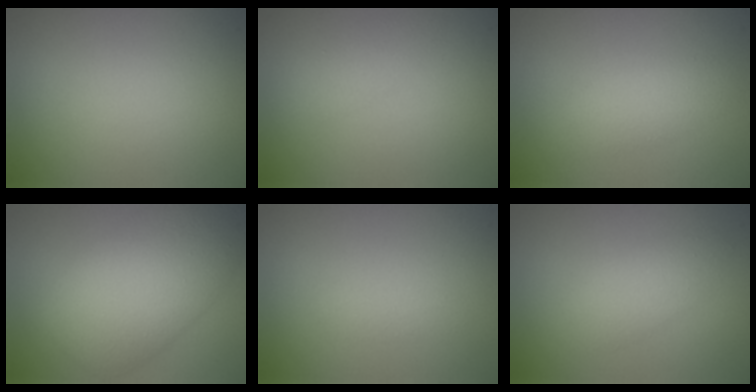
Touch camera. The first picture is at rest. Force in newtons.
{"total": 1.4, "press": 1.4, "slide": 0.0}
{"total": 2.1, "press": 2.1, "slide": 0.1}
{"total": 9.3, "press": 9.3, "slide": 0.6}
{"total": 0.8, "press": 0.8, "slide": 0.0}
{"total": 2.2, "press": 2.2, "slide": 0.1}